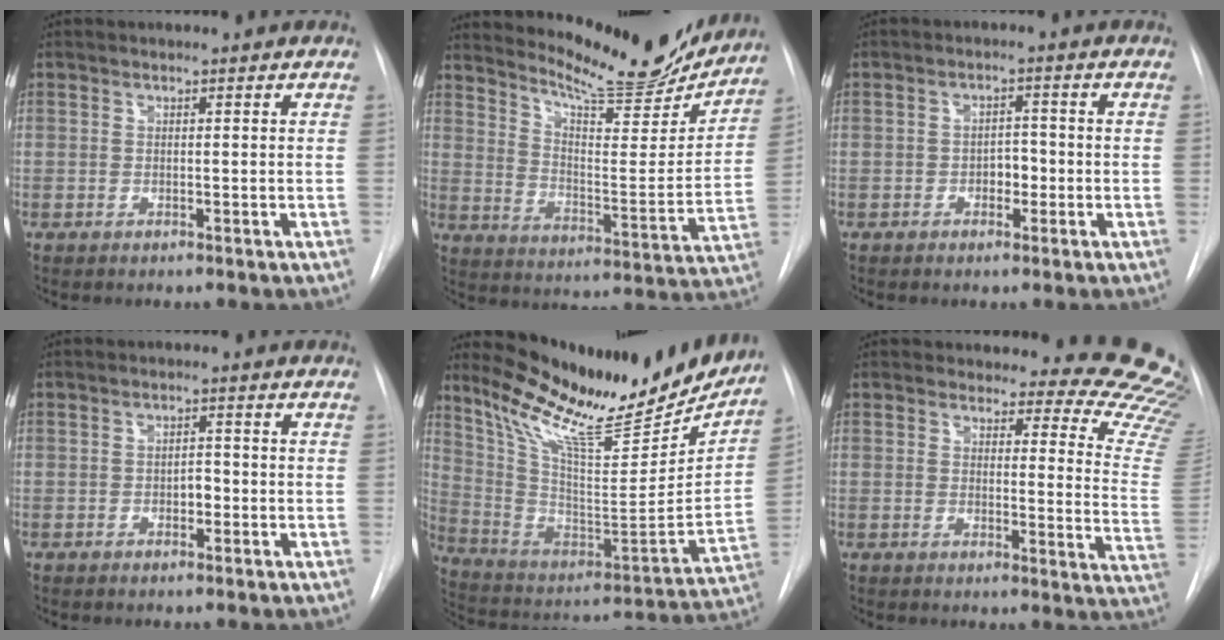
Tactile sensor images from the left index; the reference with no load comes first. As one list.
[{"total": 19.3, "force": [17.9, 2.6, 6.8], "torque": [-0.106, -0.053, 0.248]}, {"total": 2.7, "force": [-1.3, 1.6, 1.8], "torque": [-0.020, 0.003, -0.020]}, {"total": 2.0, "force": [-1.0, 1.0, 1.4], "torque": [-0.017, 0.000, -0.015]}, {"total": 26.5, "force": [22.2, 5.2, 13.4], "torque": [-0.222, -0.054, 0.337]}, {"total": 17.5, "force": [16.8, 3.4, 3.4], "torque": [-0.002, -0.151, 0.146]}]